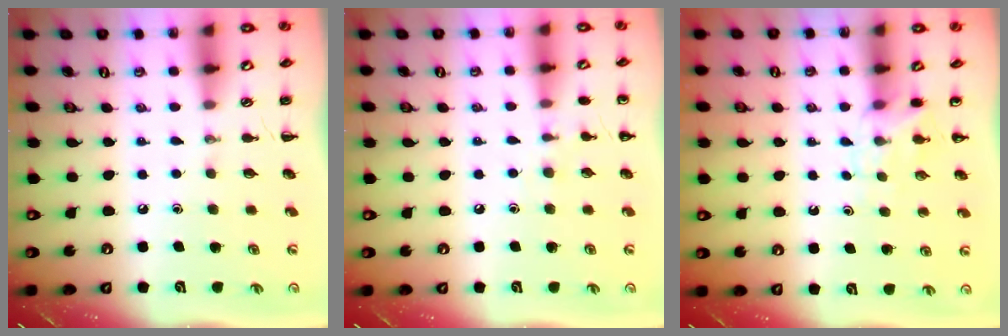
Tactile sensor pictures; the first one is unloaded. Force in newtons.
{"total": 6.0, "press": 5.7, "slide": 1.9}
{"total": 3.6, "press": 3.4, "slide": 1.2}